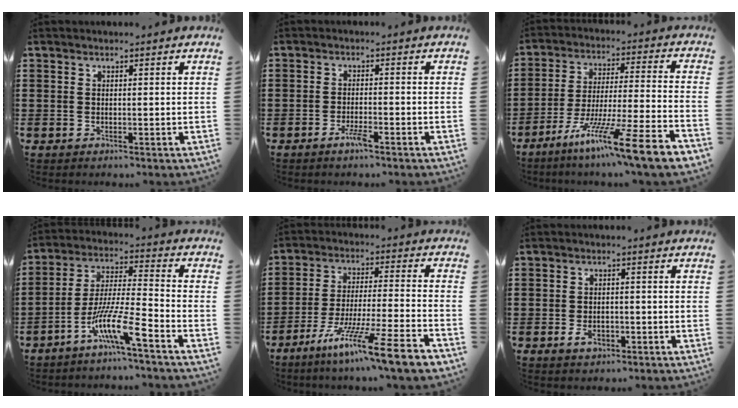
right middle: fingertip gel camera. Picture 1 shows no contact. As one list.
[{"total": 2.8, "force": [-1.8, 0.3, 2.1], "torque": [-0.050, -0.006, -0.037]}, {"total": 13.1, "force": [-9.9, -0.6, 8.6], "torque": [-0.144, 0.008, -0.185]}, {"total": 10.9, "force": [-7.4, 0.8, 8.0], "torque": [-0.162, -0.006, -0.147]}, {"total": 12.6, "force": [-9.9, -0.4, 7.8], "torque": [-0.138, 0.012, -0.188]}, {"total": 3.0, "force": [-1.7, 1.6, 1.8], "torque": [-0.035, 0.003, -0.033]}]